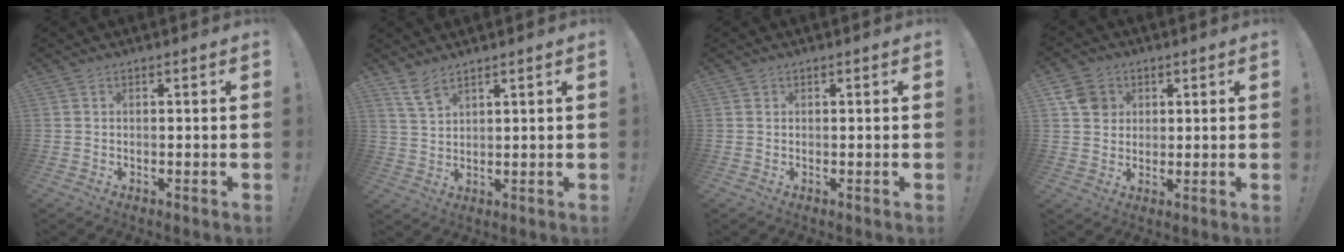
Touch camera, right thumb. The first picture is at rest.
{"total": 5.2, "force": [4.1, 1.6, 2.7], "torque": [-0.060, -0.019, 0.078]}
{"total": 0.0}
{"total": 7.4, "force": [2.5, 6.6, 2.3], "torque": [-0.022, -0.007, 0.051]}